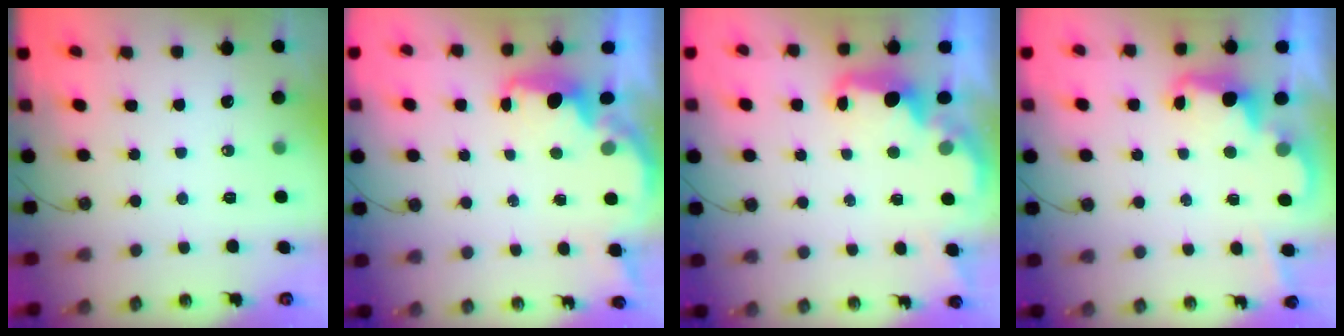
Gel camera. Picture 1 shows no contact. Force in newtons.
{"total": 2.2, "press": 2.0, "slide": 0.8}
{"total": 2.4, "press": 2.3, "slide": 0.8}
{"total": 2.6, "press": 2.5, "slide": 0.6}